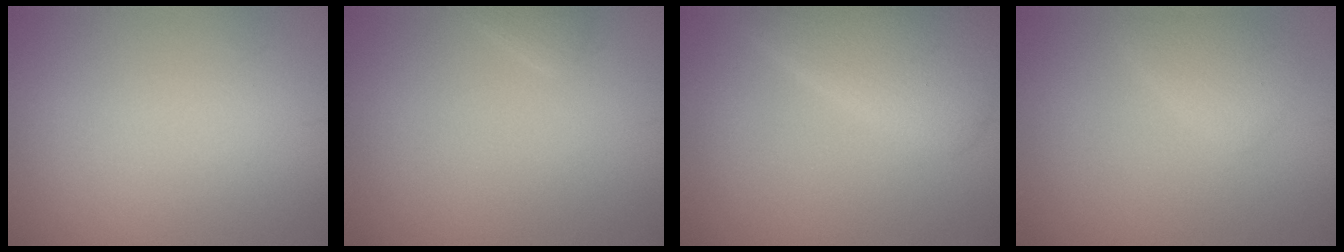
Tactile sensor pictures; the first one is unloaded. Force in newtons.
{"total": 0.6, "press": 0.6, "slide": 0.1}
{"total": 4.9, "press": 4.9, "slide": 0.2}
{"total": 2.0, "press": 2.0, "slide": 0.1}